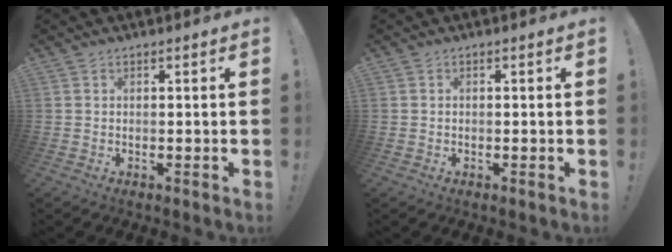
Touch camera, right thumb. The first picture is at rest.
{"total": 0.0}